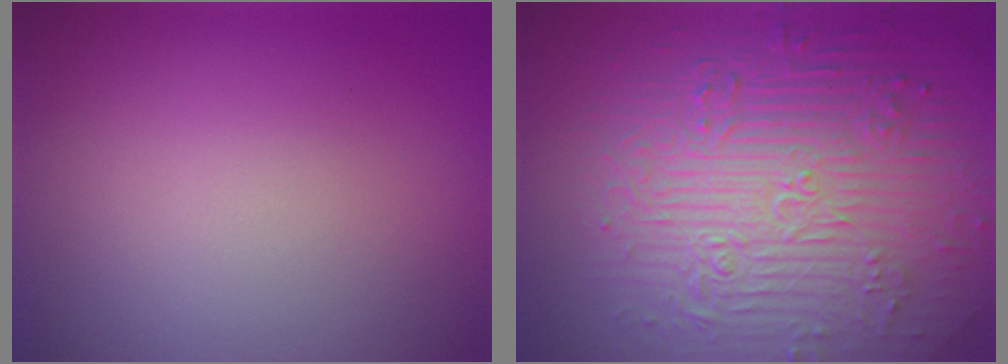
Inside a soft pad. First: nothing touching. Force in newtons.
{"total": 11.0, "press": 7.4, "slide": 8.2}